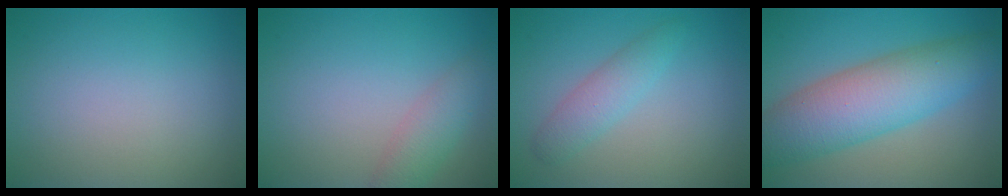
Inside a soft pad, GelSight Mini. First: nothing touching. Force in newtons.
{"total": 2.5, "press": 2.5, "slide": 0.1}
{"total": 2.4, "press": 2.4, "slide": 0.1}
{"total": 8.3, "press": 8.3, "slide": 0.2}